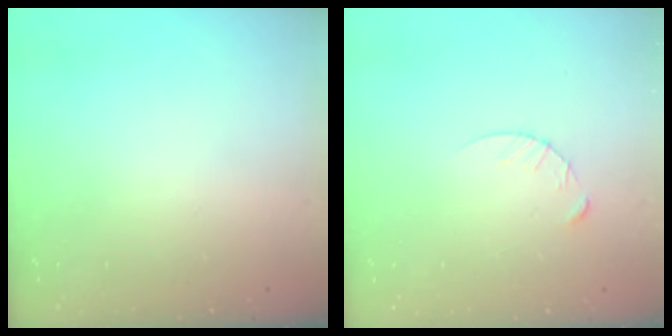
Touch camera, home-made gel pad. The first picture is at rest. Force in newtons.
{"total": 3.4, "press": 3.4, "slide": 0.4}